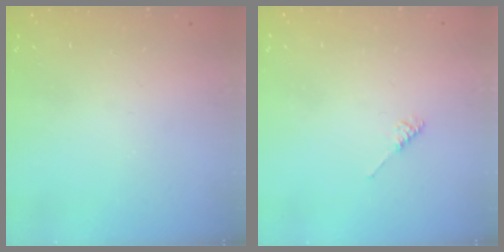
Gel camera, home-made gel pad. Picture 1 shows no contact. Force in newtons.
{"total": 2.2, "press": 2.2, "slide": 0.5}